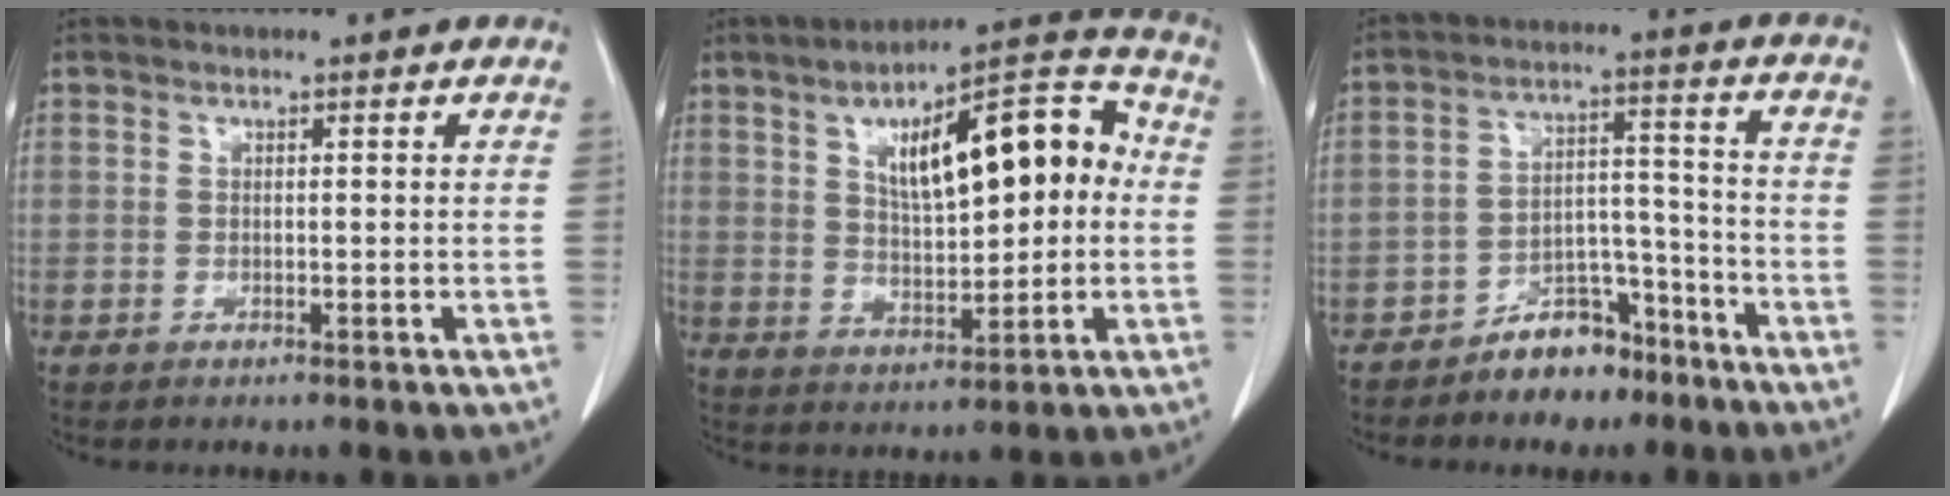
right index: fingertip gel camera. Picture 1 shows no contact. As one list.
[{"total": 16.5, "force": [3.0, 5.6, 15.2], "torque": [-0.224, 0.040, 0.051]}, {"total": 7.8, "force": [-5.9, 4.2, 3.1], "torque": [-0.043, 0.027, -0.096]}]